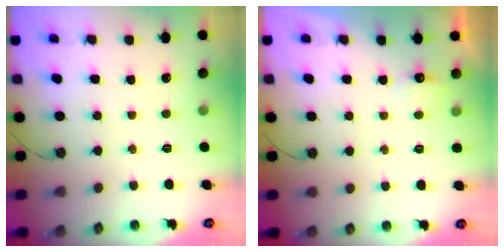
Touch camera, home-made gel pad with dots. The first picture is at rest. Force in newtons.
{"total": 3.9, "press": 3.8, "slide": 0.6}